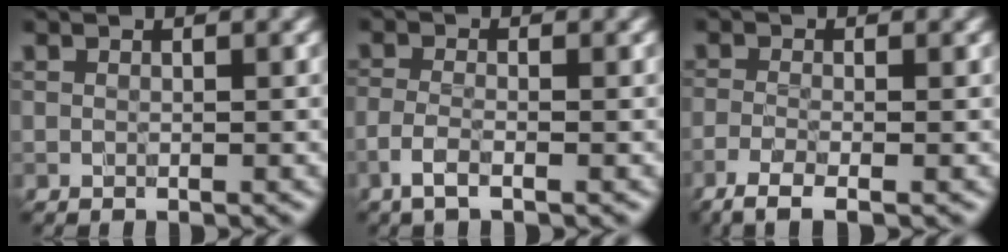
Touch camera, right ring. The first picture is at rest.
{"total": 1.6, "force": [-1.0, 0.3, 1.2], "torque": [-0.028, 0.001, -0.026]}
{"total": 2.7, "force": [-1.7, 0.5, 2.0], "torque": [-0.042, -0.008, -0.042]}